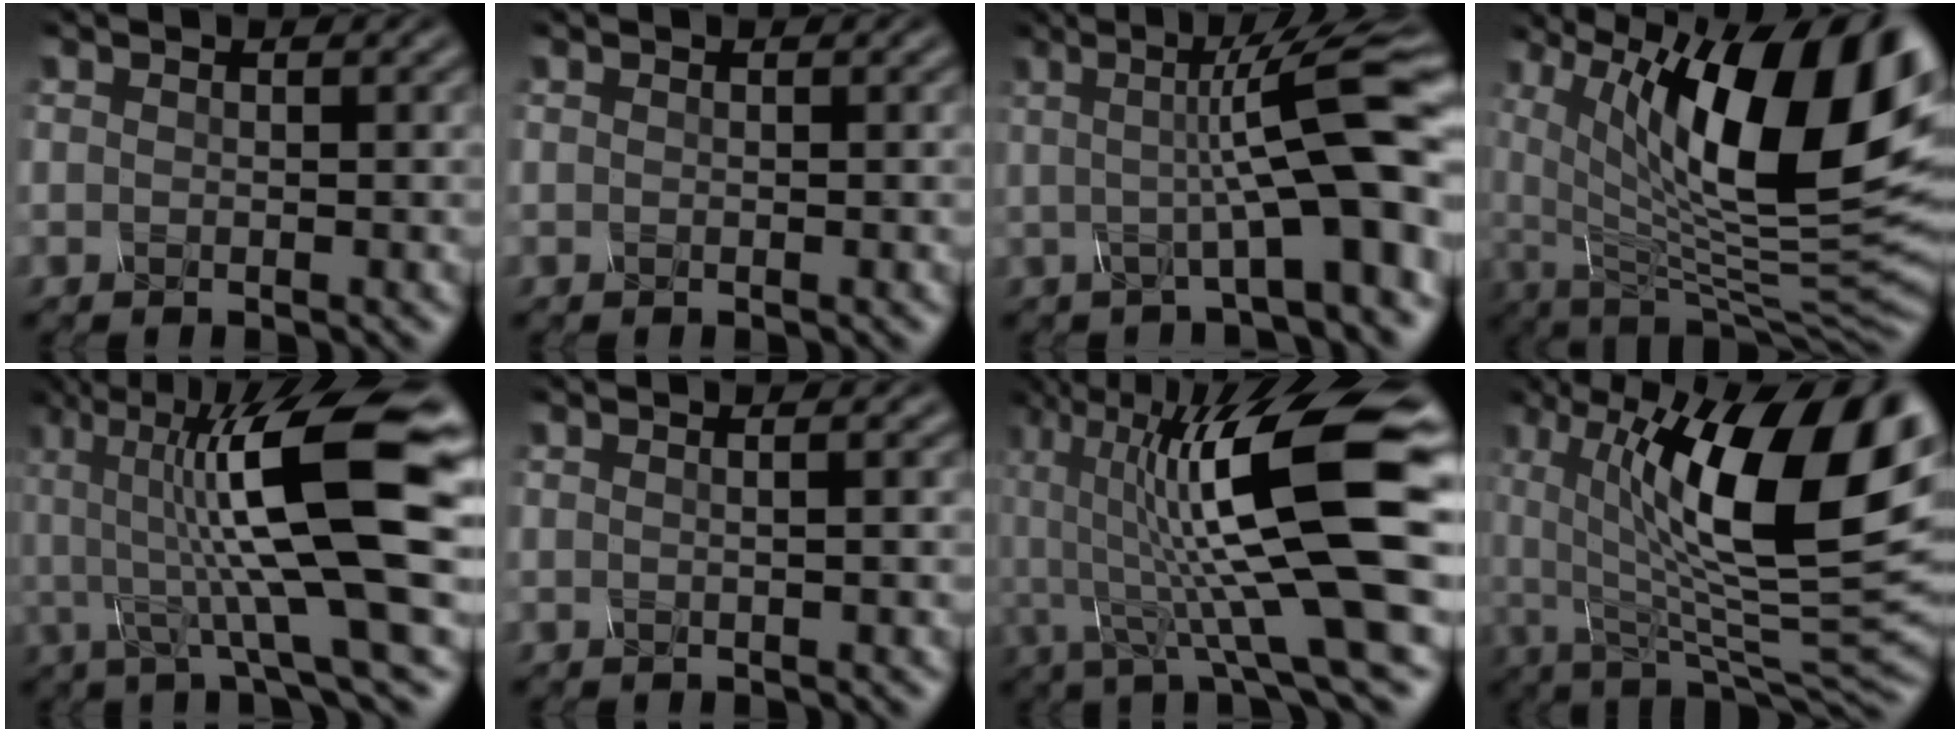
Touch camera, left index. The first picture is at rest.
{"total": 0.0}
{"total": 10.8, "force": [0.8, 2.1, 10.5], "torque": [-0.122, 0.016, 0.003]}
{"total": 16.8, "force": [5.5, 6.1, 14.6], "torque": [-0.218, 0.000, 0.088]}
{"total": 12.4, "force": [1.7, 2.6, 12.0], "torque": [-0.205, 0.010, 0.029]}
{"total": 2.1, "force": [0.5, 1.1, 1.8], "torque": [-0.006, 0.004, -0.018]}
{"total": 13.5, "force": [1.2, 2.8, 13.2], "torque": [-0.230, 0.014, 0.018]}
{"total": 15.7, "force": [3.9, 4.9, 14.4], "torque": [-0.215, -0.004, 0.060]}